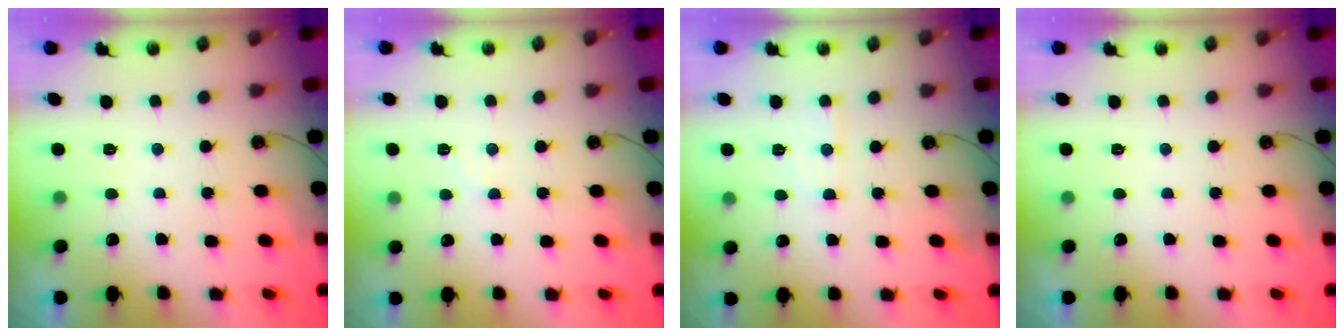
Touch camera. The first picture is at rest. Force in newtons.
{"total": 6.0, "press": 6.0, "slide": 0.9}
{"total": 7.0, "press": 7.0, "slide": 0.5}
{"total": 0.0}